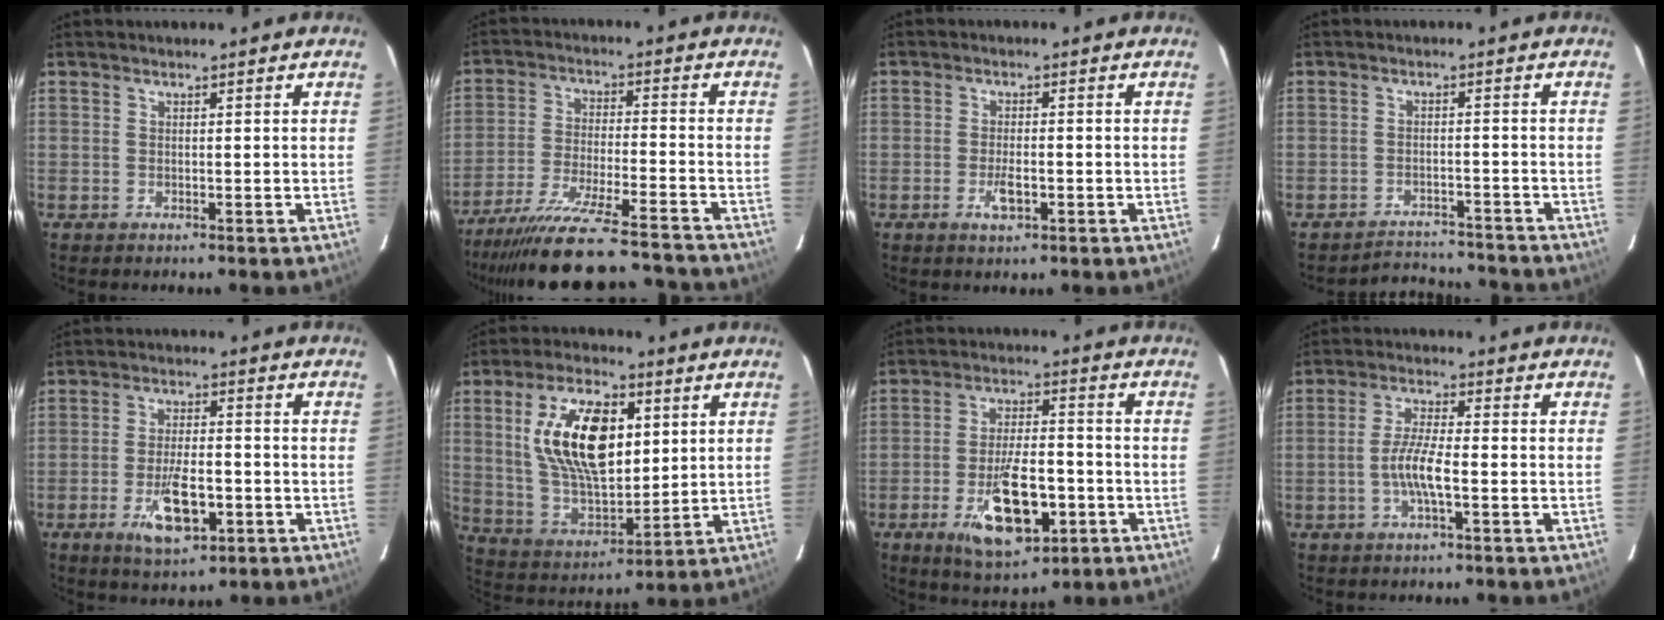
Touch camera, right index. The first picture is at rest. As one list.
[{"total": 24.5, "force": [-22.4, 1.9, 9.9], "torque": [-0.187, -0.057, -0.340]}, {"total": 3.9, "force": [-1.5, 1.5, 3.2], "torque": [-0.063, -0.004, -0.024]}, {"total": 7.7, "force": [-7.4, 2.2, 0.4], "torque": [-0.019, 0.020, -0.100]}, {"total": 9.6, "force": [-3.8, 3.6, 8.0], "torque": [-0.156, -0.010, -0.060]}, {"total": 18.6, "force": [5.1, 9.2, 15.3], "torque": [-0.291, 0.011, 0.107]}, {"total": 14.5, "force": [-5.5, 6.0, 12.0], "torque": [-0.223, -0.006, -0.080]}, {"total": 6.0, "force": [-1.8, 0.9, 5.6], "torque": [-0.115, 0.002, -0.036]}]